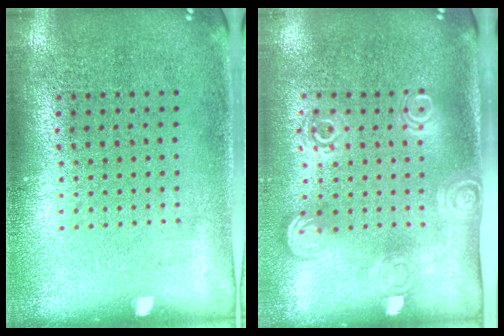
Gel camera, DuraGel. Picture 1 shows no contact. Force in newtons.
{"total": 1.9, "press": 1.4, "slide": 1.3}